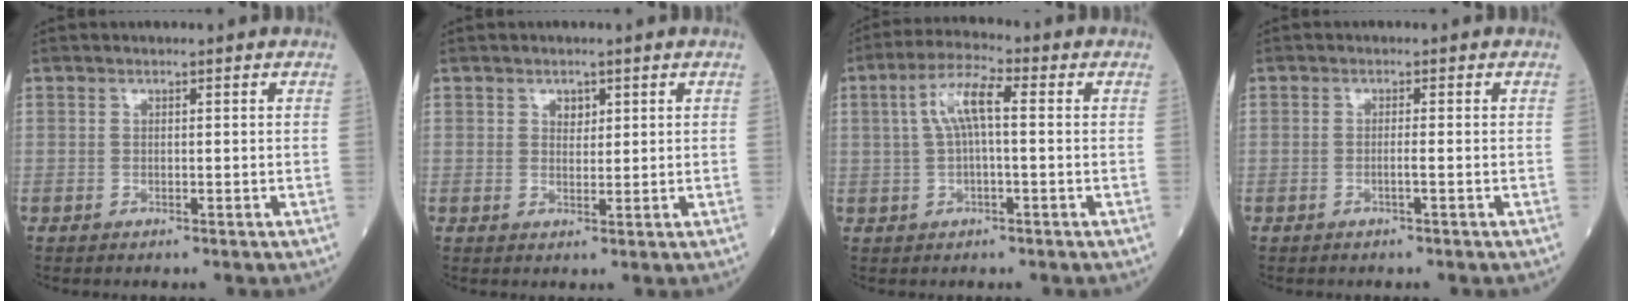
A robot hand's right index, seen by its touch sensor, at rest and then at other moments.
{"total": 1.8, "force": [0.9, 1.2, 0.9], "torque": [-0.011, 0.000, 0.015]}
{"total": 6.6, "force": [1.1, 1.5, 6.3], "torque": [-0.132, 0.024, 0.021]}
{"total": 1.1, "force": [-0.3, -0.2, 1.0], "torque": [-0.020, -0.001, -0.008]}